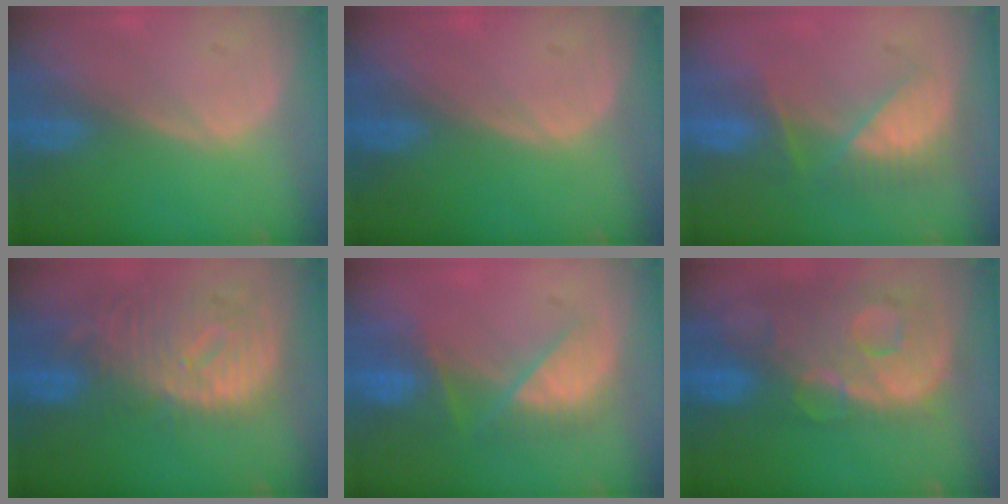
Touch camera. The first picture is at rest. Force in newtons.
{"total": 0.0}
{"total": 7.9, "press": 6.9, "slide": 3.9}
{"total": 12.2, "press": 10.5, "slide": 6.2}
{"total": 7.6, "press": 7.1, "slide": 2.6}
{"total": 13.7, "press": 11.2, "slide": 8.0}